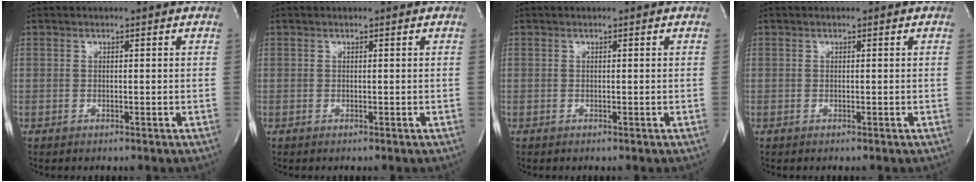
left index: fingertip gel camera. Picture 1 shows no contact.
{"total": 0.6, "force": [-0.5, -0.1, -0.1], "torque": [0.002, -0.005, -0.009]}
{"total": 0.0}
{"total": 0.0}